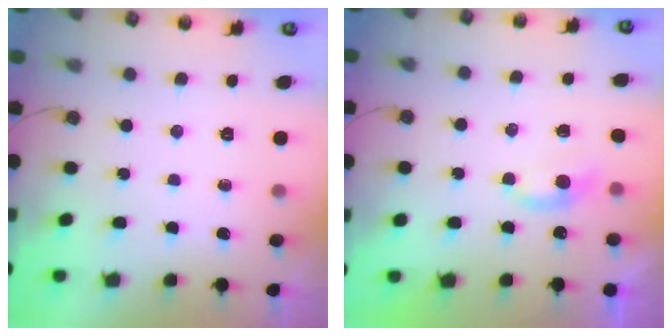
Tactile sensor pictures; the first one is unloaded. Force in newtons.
{"total": 1.7, "press": 1.6, "slide": 0.4}